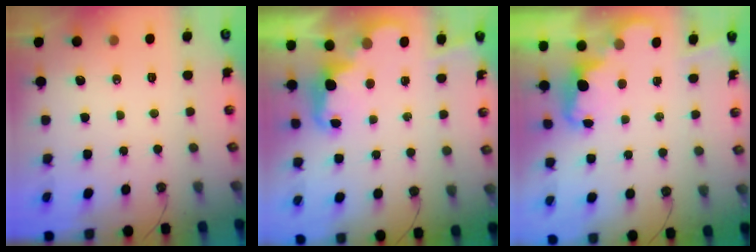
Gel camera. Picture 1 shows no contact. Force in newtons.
{"total": 2.4, "press": 2.4, "slide": 0.6}
{"total": 2.4, "press": 2.4, "slide": 0.5}